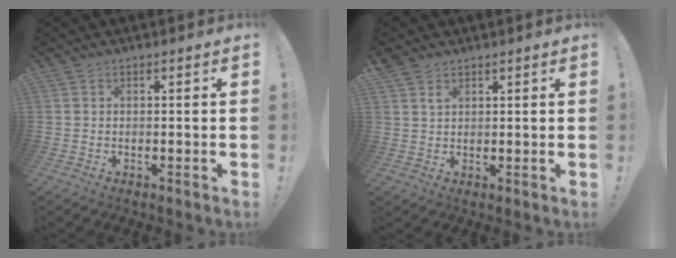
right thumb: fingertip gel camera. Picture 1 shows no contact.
{"total": 2.7, "force": [2.0, 1.6, 0.9], "torque": [-0.006, -0.014, 0.035]}